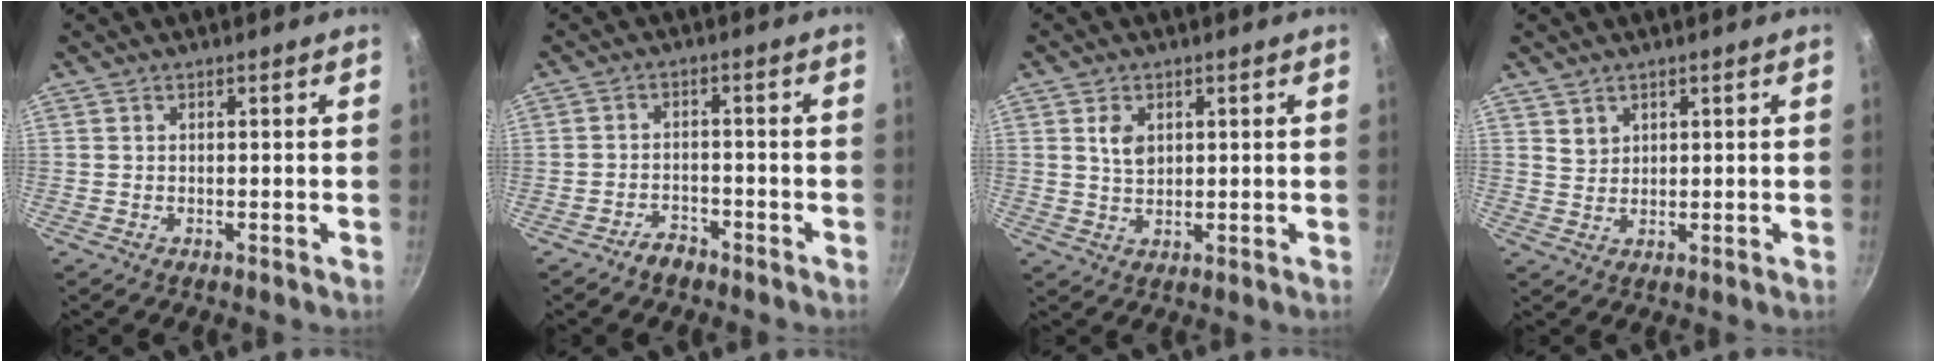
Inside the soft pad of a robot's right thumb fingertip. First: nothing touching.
{"total": 3.1, "force": [-2.6, 1.5, 0.9], "torque": [-0.005, 0.032, -0.041]}
{"total": 4.1, "force": [1.3, 2.9, 2.6], "torque": [-0.037, -0.006, 0.025]}
{"total": 2.5, "force": [1.4, 1.9, 0.6], "torque": [0.003, 0.000, 0.030]}